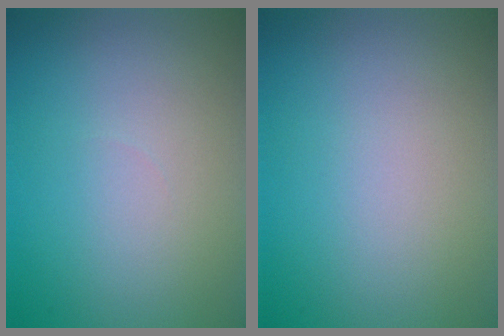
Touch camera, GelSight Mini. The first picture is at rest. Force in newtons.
{"total": 0.0}